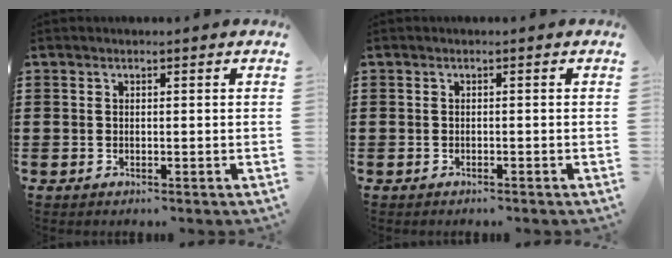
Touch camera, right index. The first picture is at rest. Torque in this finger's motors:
{"motor_torque": [0.07, -0.01, 0.00, 0.00]}